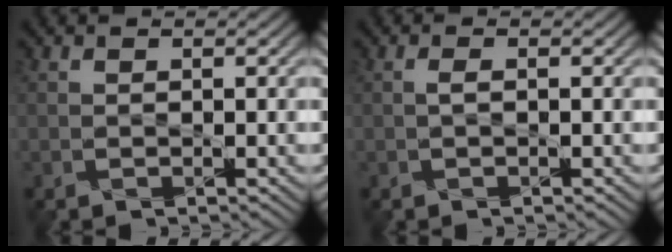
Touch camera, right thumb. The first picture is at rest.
{"total": 0.6, "force": [0.0, 0.2, 0.6], "torque": [-0.013, 0.003, -0.001]}